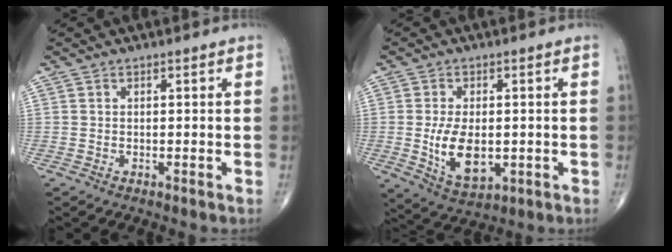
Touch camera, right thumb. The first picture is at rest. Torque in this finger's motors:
{"motor_torque": [-0.14, 0.60, 1.04, 0.24, 0.21]}